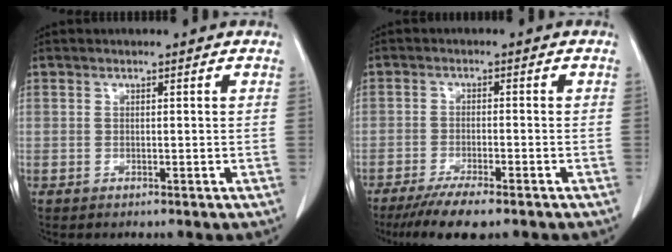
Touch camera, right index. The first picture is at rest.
{"total": 7.2, "force": [-5.6, 0.7, 4.4], "torque": [-0.071, -0.017, -0.091]}